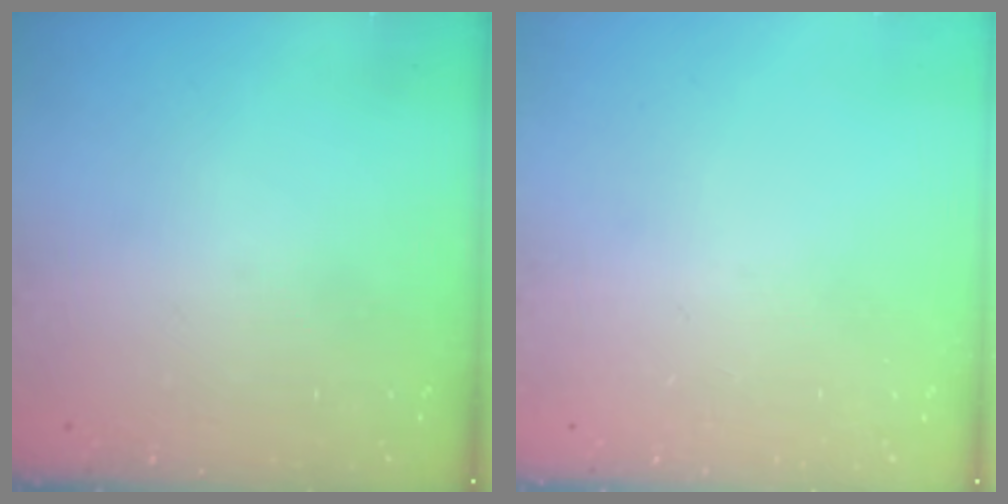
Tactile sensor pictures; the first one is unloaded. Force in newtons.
{"total": 0.0}